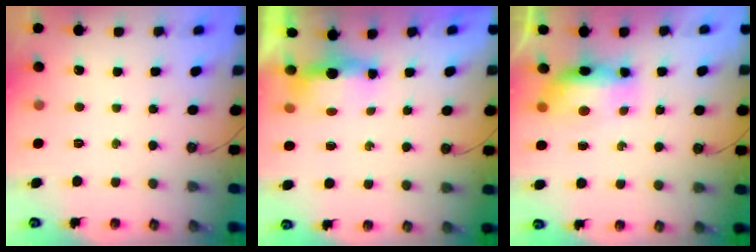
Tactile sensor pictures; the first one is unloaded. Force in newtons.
{"total": 14.4, "press": 7.0, "slide": 12.6}
{"total": 8.6, "press": 8.5, "slide": 1.0}